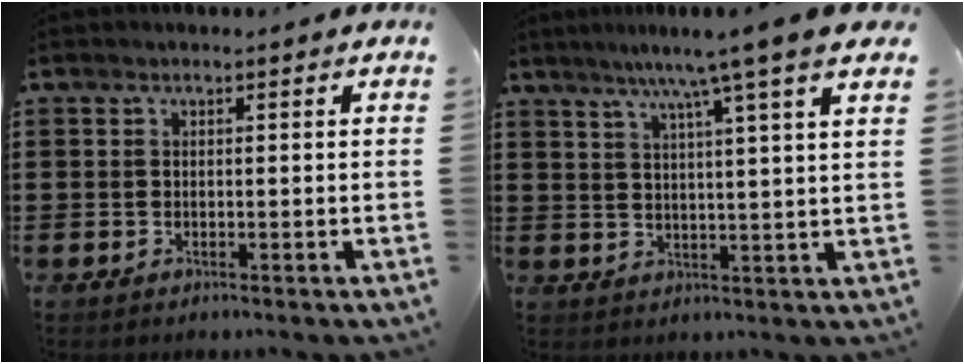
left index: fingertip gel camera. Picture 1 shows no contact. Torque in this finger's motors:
{"motor_torque": [2.14, 0.00, 0.49, 0.21]}